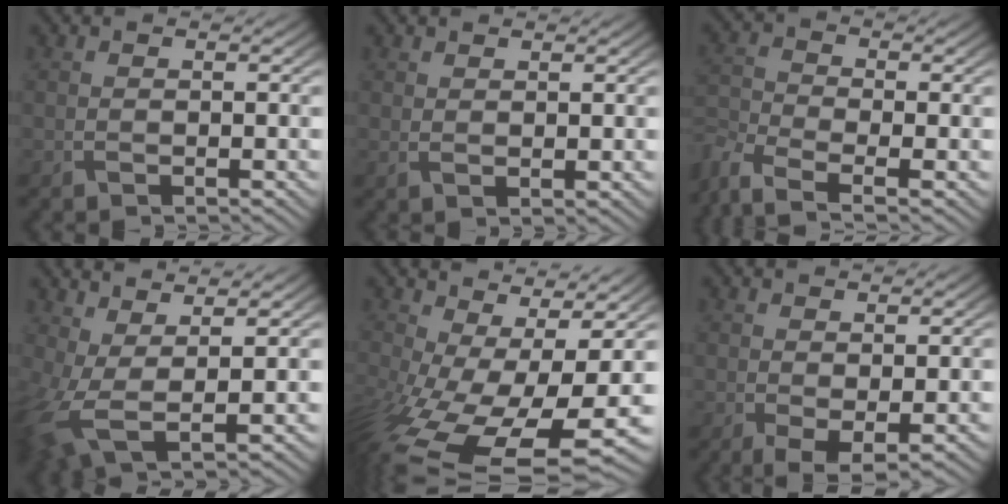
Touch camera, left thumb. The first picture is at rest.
{"total": 1.3, "force": [0.9, 0.3, 0.8], "torque": [-0.021, -0.002, 0.022]}
{"total": 6.2, "force": [-4.5, 2.3, 3.6], "torque": [-0.094, -0.015, -0.098]}
{"total": 8.0, "force": [1.5, 3.4, 7.1], "torque": [-0.178, -0.007, 0.030]}
{"total": 15.9, "force": [-4.2, 7.8, 13.2], "torque": [-0.298, -0.067, -0.037]}
{"total": 2.6, "force": [-0.4, 1.0, 2.4], "torque": [-0.051, -0.010, -0.001]}